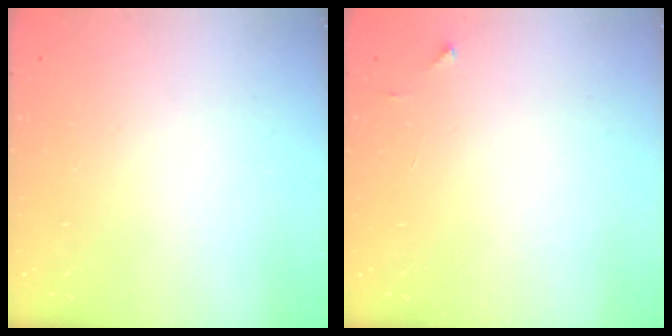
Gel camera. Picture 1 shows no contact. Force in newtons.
{"total": 2.0, "press": 2.0, "slide": 0.2}